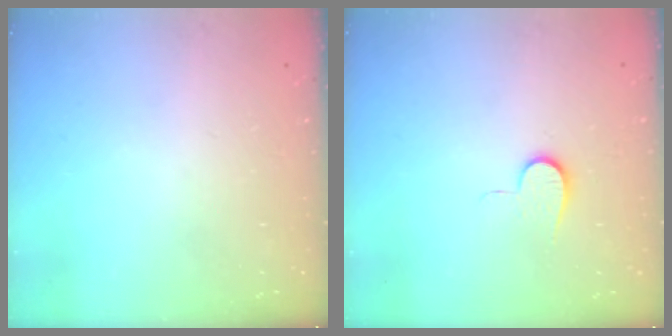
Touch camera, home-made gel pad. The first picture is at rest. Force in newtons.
{"total": 6.3, "press": 6.2, "slide": 0.8}